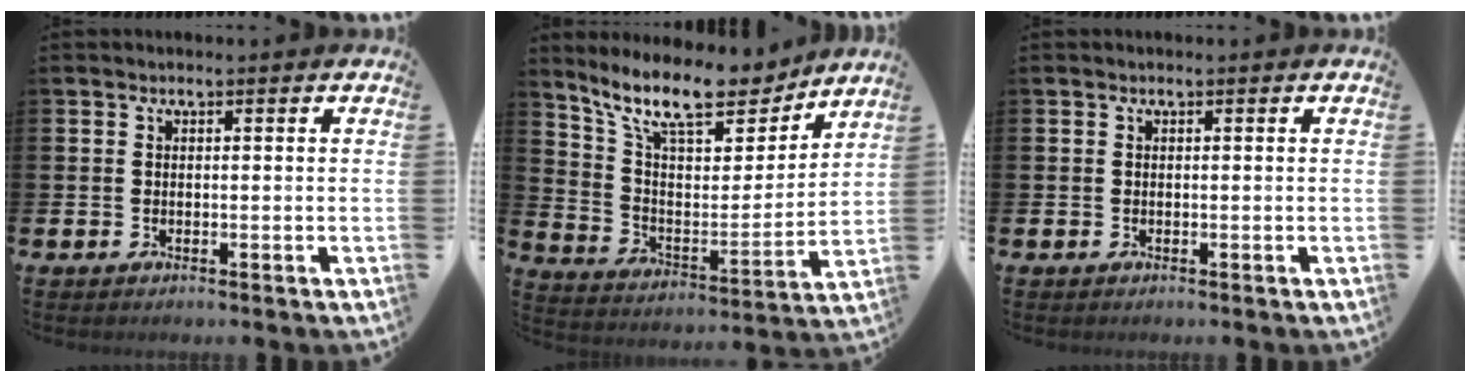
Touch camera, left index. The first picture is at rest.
{"total": 12.7, "force": [10.8, 3.7, 5.6], "torque": [-0.143, -0.064, 0.190]}
{"total": 0.0}